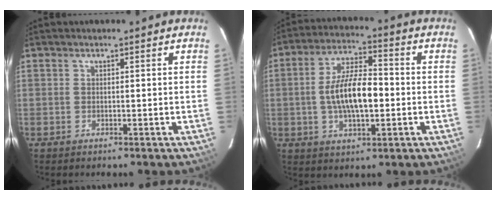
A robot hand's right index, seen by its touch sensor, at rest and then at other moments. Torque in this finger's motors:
{"motor_torque": [1.57, -0.28, 0.63, 0.19]}